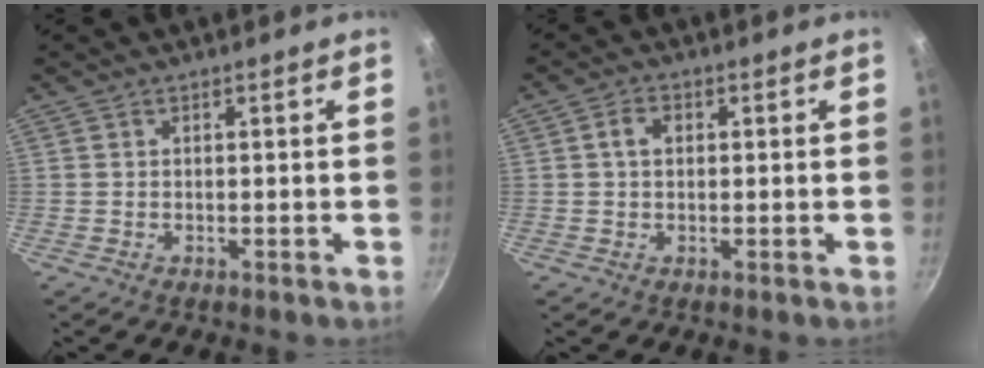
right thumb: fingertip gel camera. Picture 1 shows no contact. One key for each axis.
{"total": 2.8, "fx": 0.4, "fy": 2.1, "fz": 1.8, "tx": -0.025, "ty": 0.004, "tz": 0.004}